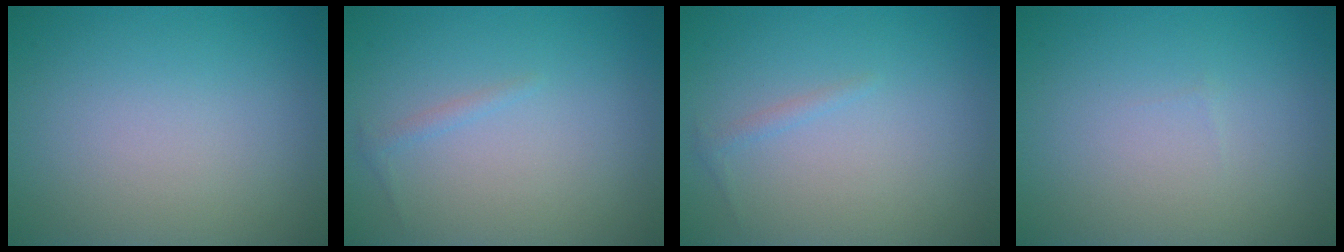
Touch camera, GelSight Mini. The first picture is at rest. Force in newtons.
{"total": 0.6, "press": 0.6, "slide": 0.1}
{"total": 0.6, "press": 0.6, "slide": 0.1}
{"total": 0.0}